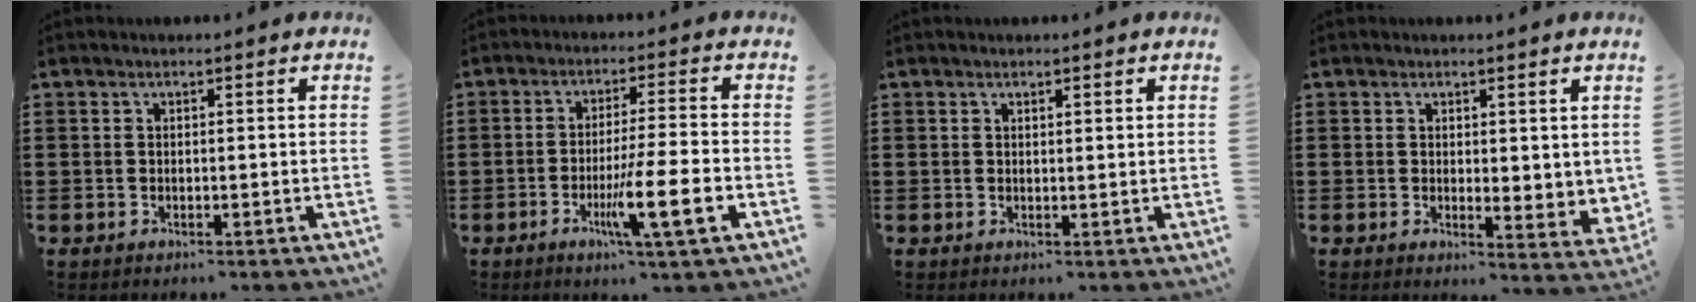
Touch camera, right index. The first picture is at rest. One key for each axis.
{"total": 9.0, "fx": -3.3, "fy": 0.1, "fz": 8.4, "tx": -0.148, "ty": -0.015, "tz": -0.058}
{"total": 0.7, "fx": 0.6, "fy": 0.3, "fz": 0.4, "tx": -0.008, "ty": 0.002, "tz": 0.010}
{"total": 2.4, "fx": 1.9, "fy": 1.2, "fz": 0.9, "tx": -0.016, "ty": -0.003, "tz": 0.034}